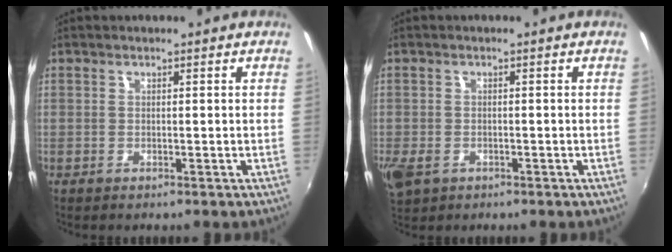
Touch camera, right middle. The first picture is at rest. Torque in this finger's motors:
{"motor_torque": [1.09, -1.05, 0.38, 0.21]}